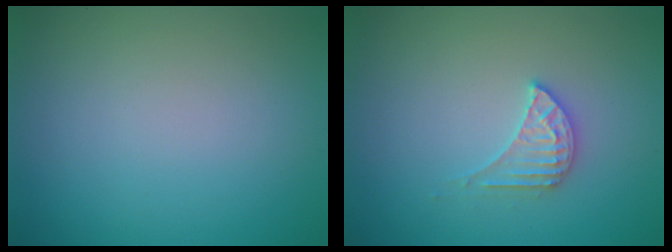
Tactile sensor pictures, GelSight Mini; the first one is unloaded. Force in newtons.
{"total": 2.3, "press": 2.3, "slide": 0.3}